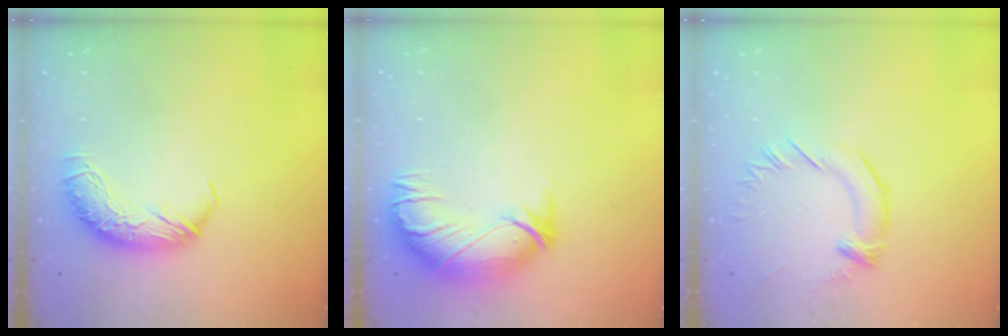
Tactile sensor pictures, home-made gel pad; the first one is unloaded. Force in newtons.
{"total": 3.0, "press": 0.3, "slide": 3.0}
{"total": 2.3, "press": 2.3, "slide": 0.6}